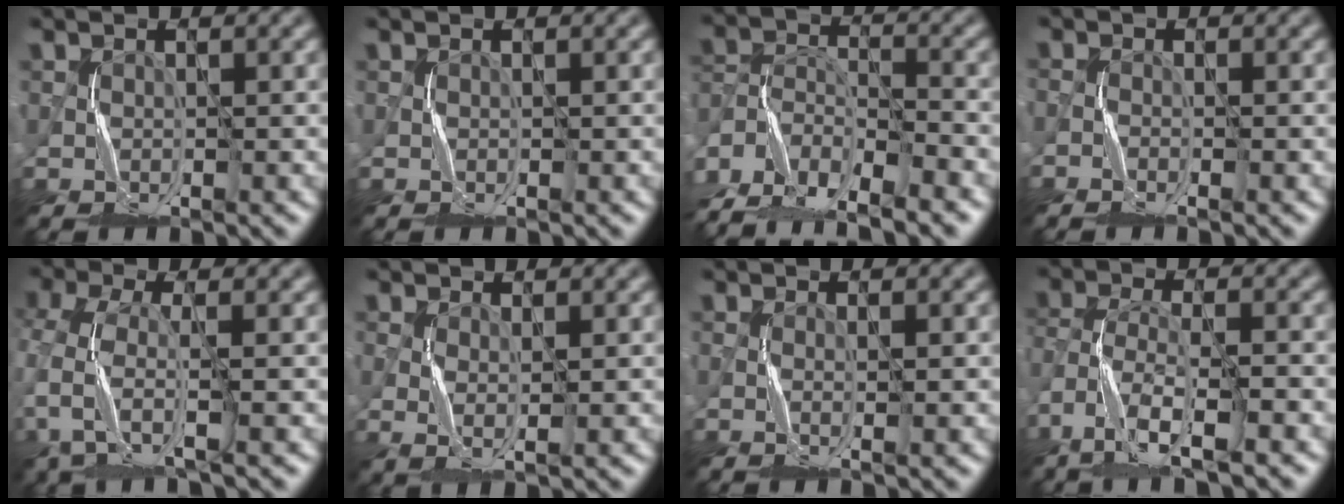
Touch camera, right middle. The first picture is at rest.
{"total": 0.0}
{"total": 11.6, "force": [-10.2, 3.4, 4.3], "torque": [-0.076, -0.010, -0.178]}
{"total": 1.5, "force": [-1.4, 0.0, 0.3], "torque": [-0.004, 0.003, -0.032]}
{"total": 4.5, "force": [-1.7, 1.5, 3.9], "torque": [-0.096, -0.007, -0.045]}
{"total": 1.3, "force": [0.0, 0.4, 1.3], "torque": [-0.030, -0.002, 0.001]}
{"total": 0.8, "force": [-0.5, -0.2, 0.6], "torque": [-0.011, 0.003, -0.013]}
{"total": 6.6, "force": [-4.9, 1.6, 4.1], "torque": [-0.081, -0.004, -0.096]}